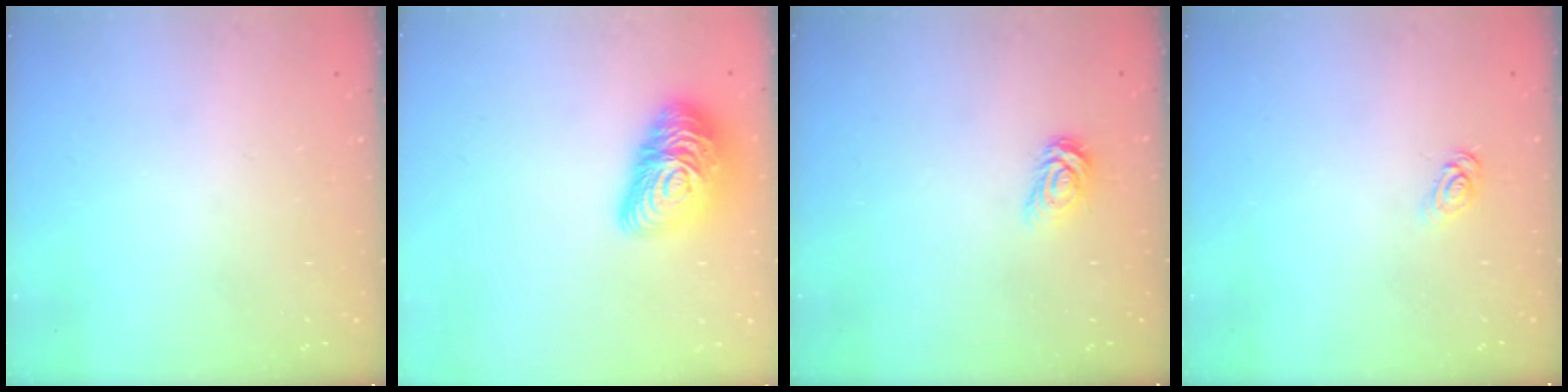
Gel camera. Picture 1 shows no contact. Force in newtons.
{"total": 16.4, "press": 16.4, "slide": 0.9}
{"total": 4.2, "press": 4.1, "slide": 0.4}
{"total": 3.0, "press": 3.0, "slide": 0.2}